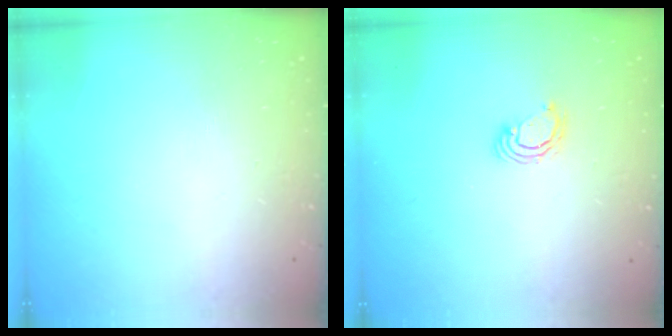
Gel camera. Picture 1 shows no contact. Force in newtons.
{"total": 3.8, "press": 3.8, "slide": 0.2}